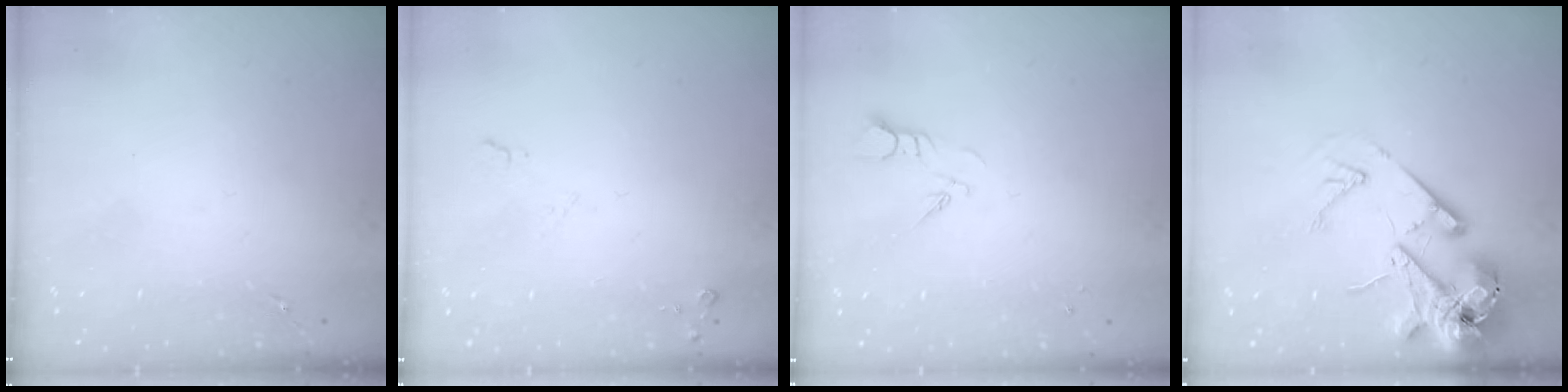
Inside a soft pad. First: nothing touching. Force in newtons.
{"total": 5.2, "press": 5.2, "slide": 0.7}
{"total": 3.0, "press": 3.0, "slide": 0.3}
{"total": 17.1, "press": 16.8, "slide": 2.7}